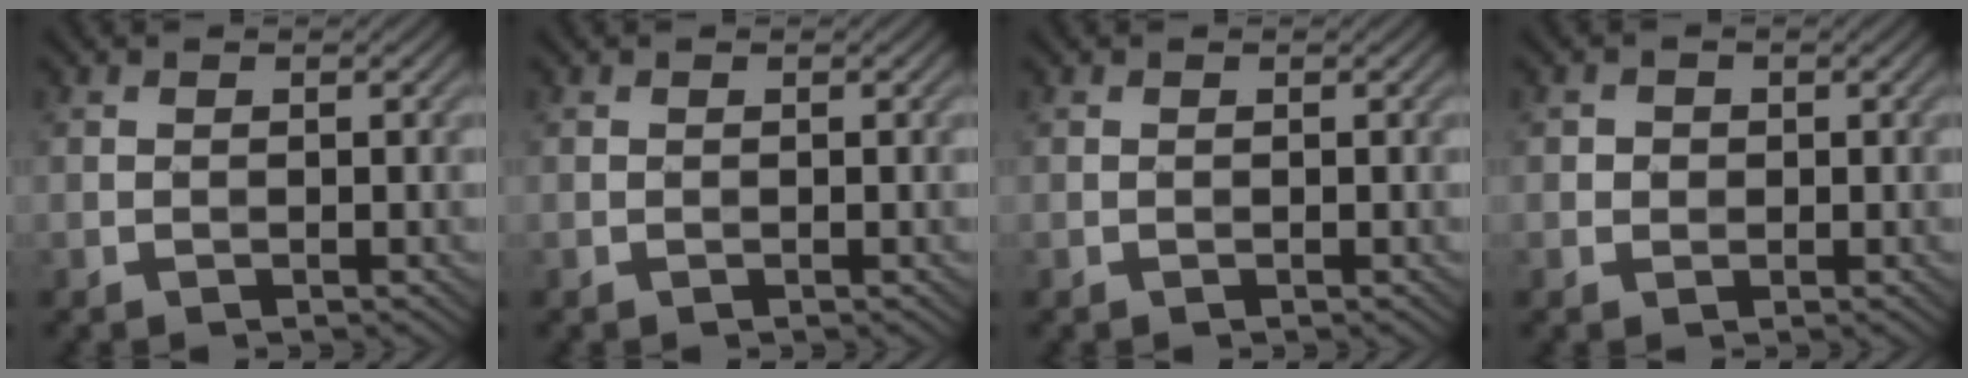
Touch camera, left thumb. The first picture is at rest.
{"total": 0.0}
{"total": 0.0}
{"total": 1.2, "force": [0.1, 1.2, 0.3], "torque": [0.000, -0.001, 0.000]}